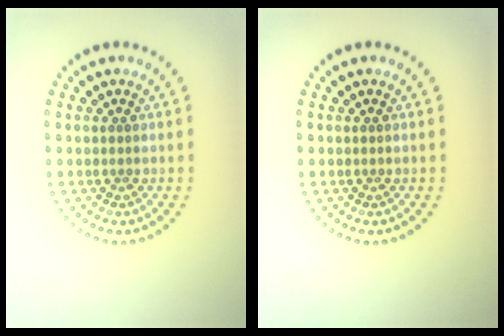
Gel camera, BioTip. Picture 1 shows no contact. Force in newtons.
{"total": 0.0}